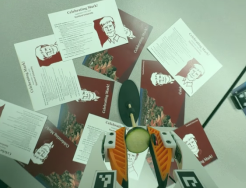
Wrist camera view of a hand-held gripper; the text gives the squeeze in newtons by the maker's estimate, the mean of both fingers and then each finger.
{"total": 13.0, "left": 13.5, "right": 12.5}